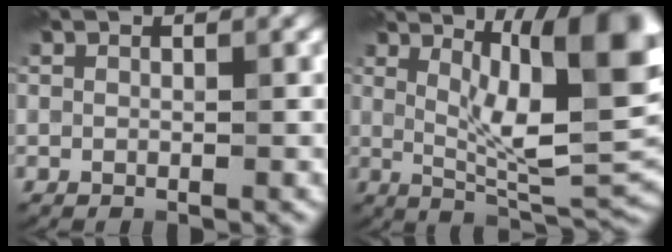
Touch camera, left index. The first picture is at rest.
{"total": 11.6, "force": [3.7, 3.1, 10.5], "torque": [-0.140, -0.003, 0.061]}